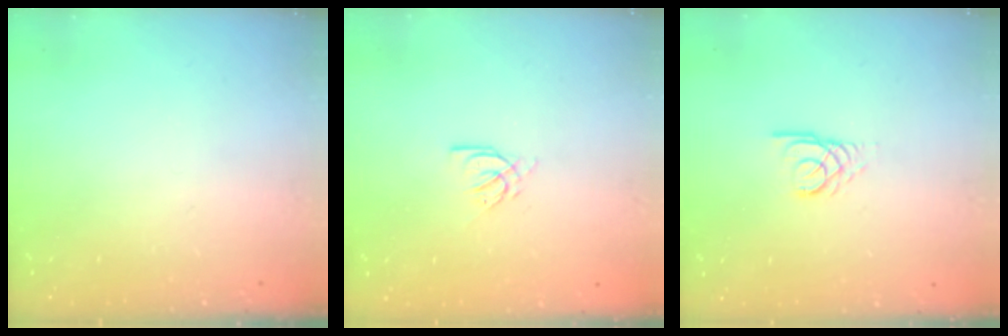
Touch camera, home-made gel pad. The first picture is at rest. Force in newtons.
{"total": 4.2, "press": 4.2, "slide": 0.2}
{"total": 2.4, "press": 2.4, "slide": 0.1}